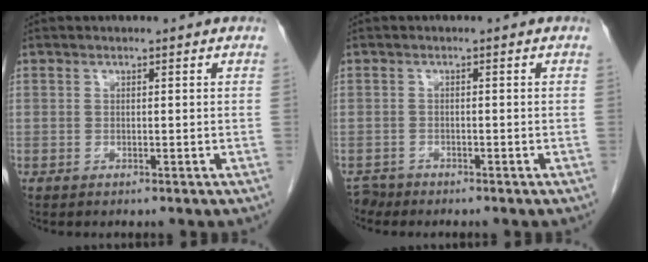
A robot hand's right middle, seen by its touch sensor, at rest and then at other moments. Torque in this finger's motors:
{"motor_torque": [-0.45, -0.05, -0.09, -0.03]}